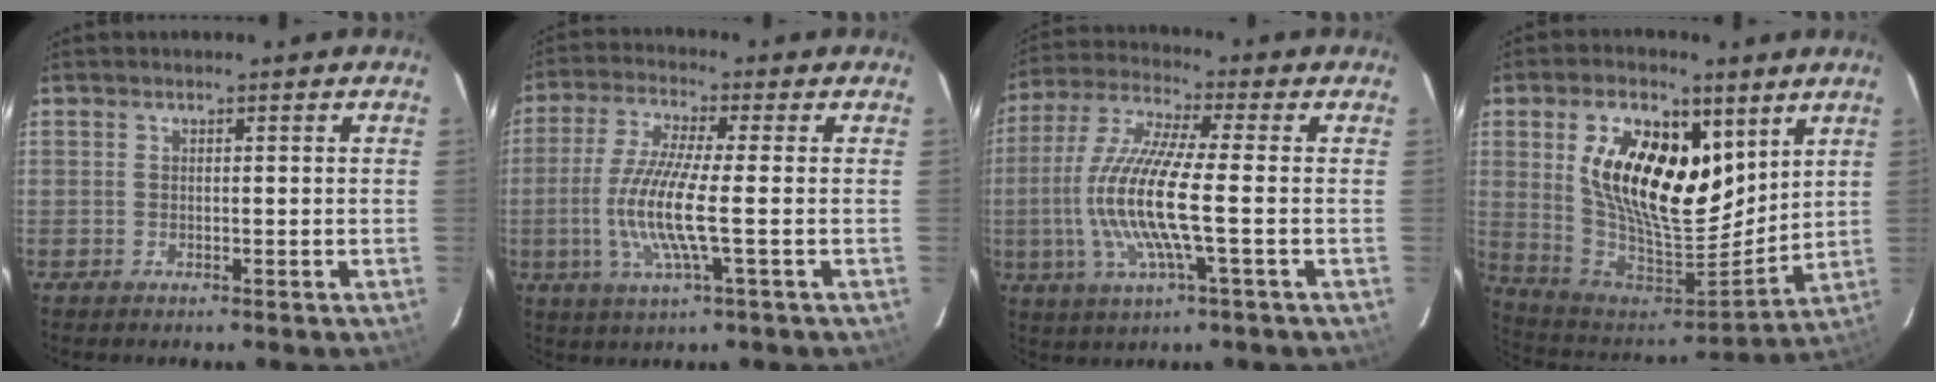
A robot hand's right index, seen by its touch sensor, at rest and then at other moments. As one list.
[{"total": 10.8, "force": [-1.9, 0.6, 10.6], "torque": [-0.222, -0.007, -0.037]}, {"total": 14.3, "force": [-2.1, 1.5, 14.0], "torque": [-0.284, -0.003, -0.041]}, {"total": 20.8, "force": [7.3, 11.1, 16.0], "torque": [-0.310, 0.008, 0.143]}]